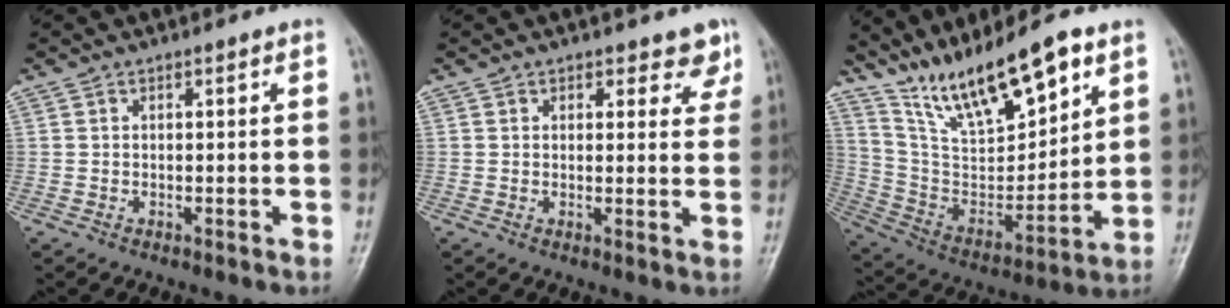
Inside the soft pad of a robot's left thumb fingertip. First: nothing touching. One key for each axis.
{"total": 4.1, "fx": 3.0, "fy": 2.4, "fz": 1.5, "tx": 0.021, "ty": -0.016, "tz": 0.031}
{"total": 19.2, "fx": 12.9, "fy": 5.9, "fz": 13.0, "tx": -0.193, "ty": -0.057, "tz": 0.246}